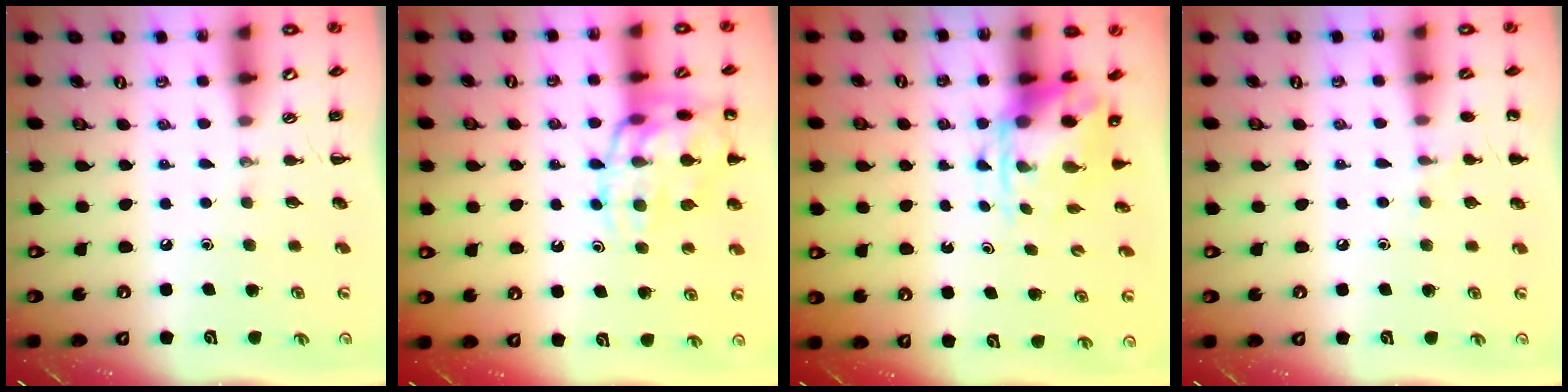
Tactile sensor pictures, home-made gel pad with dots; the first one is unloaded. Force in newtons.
{"total": 17.7, "press": 17.6, "slide": 1.9}
{"total": 4.9, "press": 4.8, "slide": 0.8}
{"total": 5.4, "press": 5.1, "slide": 1.6}